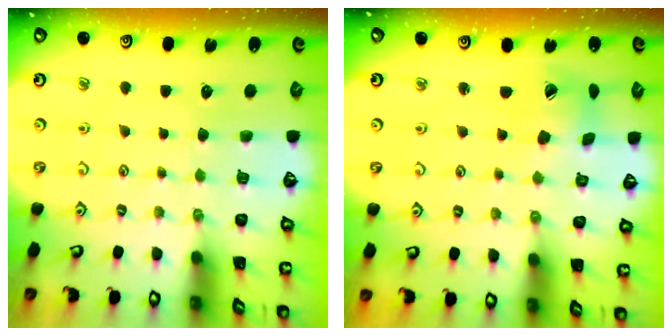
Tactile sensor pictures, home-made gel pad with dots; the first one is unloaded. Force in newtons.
{"total": 7.5, "press": 7.5, "slide": 0.9}